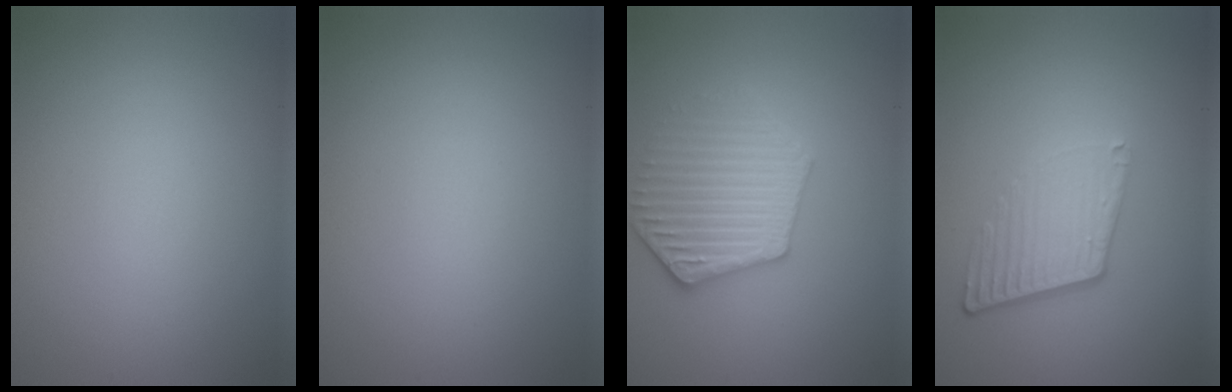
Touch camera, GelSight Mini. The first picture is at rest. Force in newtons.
{"total": 0.0}
{"total": 4.2, "press": 3.9, "slide": 1.6}
{"total": 4.4, "press": 2.8, "slide": 3.3}